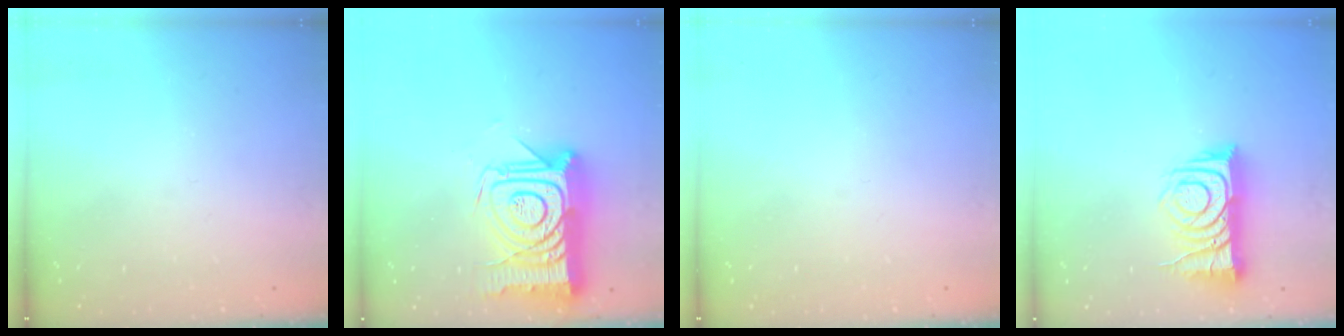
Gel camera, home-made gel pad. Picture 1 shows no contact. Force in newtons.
{"total": 22.4, "press": 22.4, "slide": 1.7}
{"total": 0.0}
{"total": 11.3, "press": 11.2, "slide": 1.4}